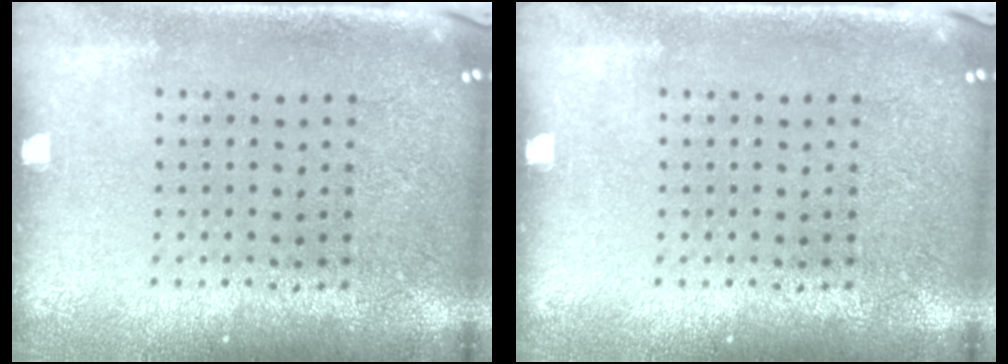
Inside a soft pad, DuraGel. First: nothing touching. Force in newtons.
{"total": 0.0}